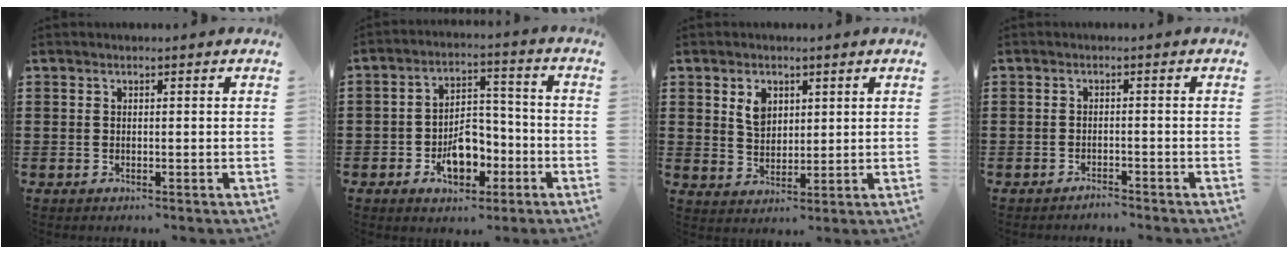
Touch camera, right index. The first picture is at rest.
{"total": 8.0, "force": [-3.2, 5.1, 5.3], "torque": [-0.077, 0.011, -0.056]}
{"total": 4.2, "force": [1.9, 2.9, 2.4], "torque": [-0.049, 0.007, 0.032]}
{"total": 1.5, "force": [-1.5, 0.0, 0.1], "torque": [-0.007, 0.002, -0.031]}